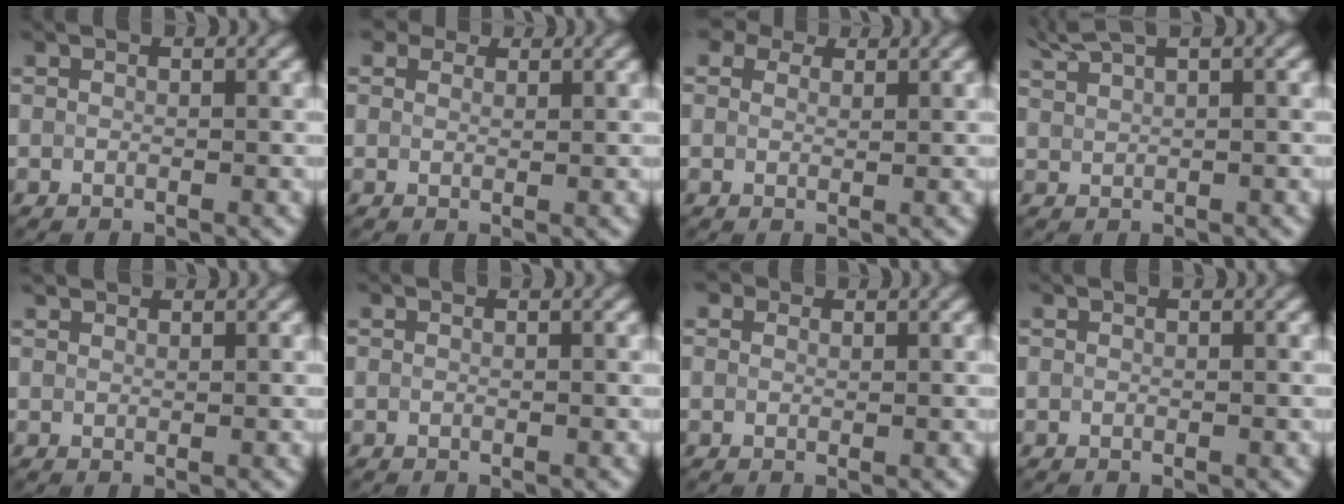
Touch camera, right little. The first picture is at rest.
{"total": 2.3, "force": [1.7, 1.4, 1.0], "torque": [-0.022, 0.015, 0.002]}
{"total": 3.5, "force": [2.2, 2.2, 1.6], "torque": [-0.034, 0.020, 0.009]}
{"total": 3.0, "force": [2.7, 0.1, 1.3], "torque": [-0.034, 0.020, 0.059]}
{"total": 0.9, "force": [0.8, 0.1, 0.1], "torque": [-0.008, 0.004, 0.011]}
{"total": 0.0}
{"total": 1.3, "force": [0.9, 0.9, 0.5], "torque": [-0.005, 0.007, -0.005]}
{"total": 0.0}